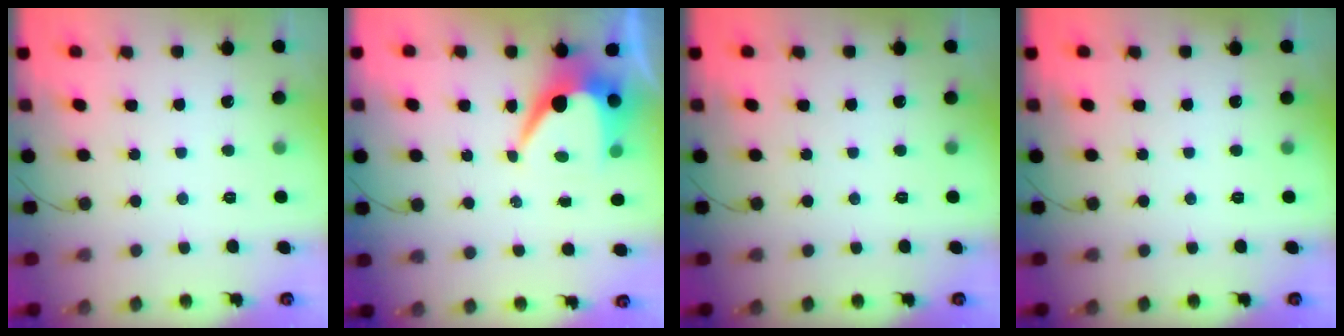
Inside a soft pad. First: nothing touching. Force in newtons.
{"total": 7.7, "press": 7.6, "slide": 0.5}
{"total": 0.0}
{"total": 0.0}